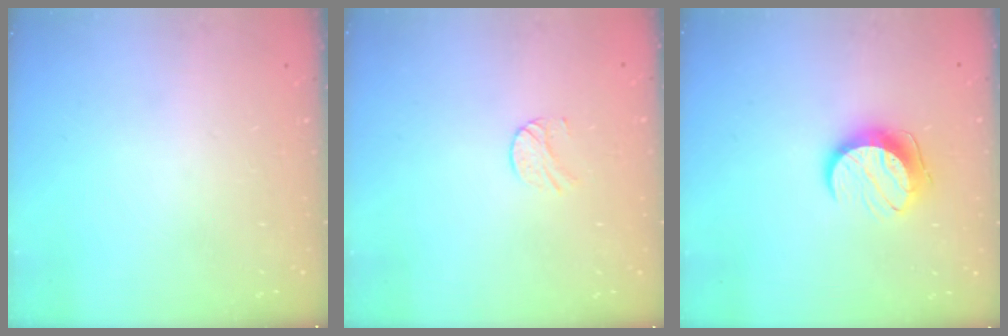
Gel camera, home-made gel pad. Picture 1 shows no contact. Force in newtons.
{"total": 5.3, "press": 5.3, "slide": 0.5}
{"total": 10.1, "press": 10.1, "slide": 0.5}